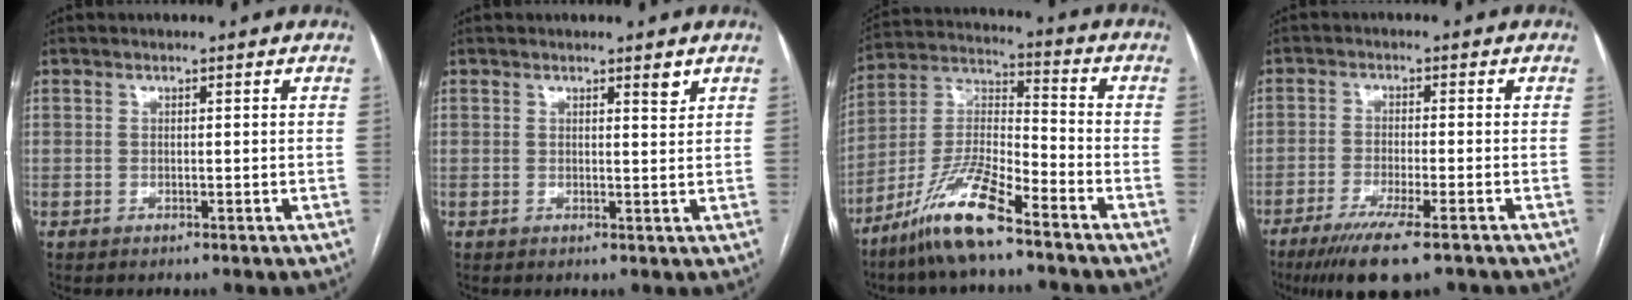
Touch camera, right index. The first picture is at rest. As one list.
[{"total": 1.5, "force": [1.1, 0.2, 1.1], "torque": [-0.017, -0.006, 0.016]}, {"total": 12.4, "force": [-8.8, 1.6, 8.6], "torque": [-0.181, -0.007, -0.170]}, {"total": 9.9, "force": [-7.1, 0.8, 6.9], "torque": [-0.110, -0.023, -0.110]}]